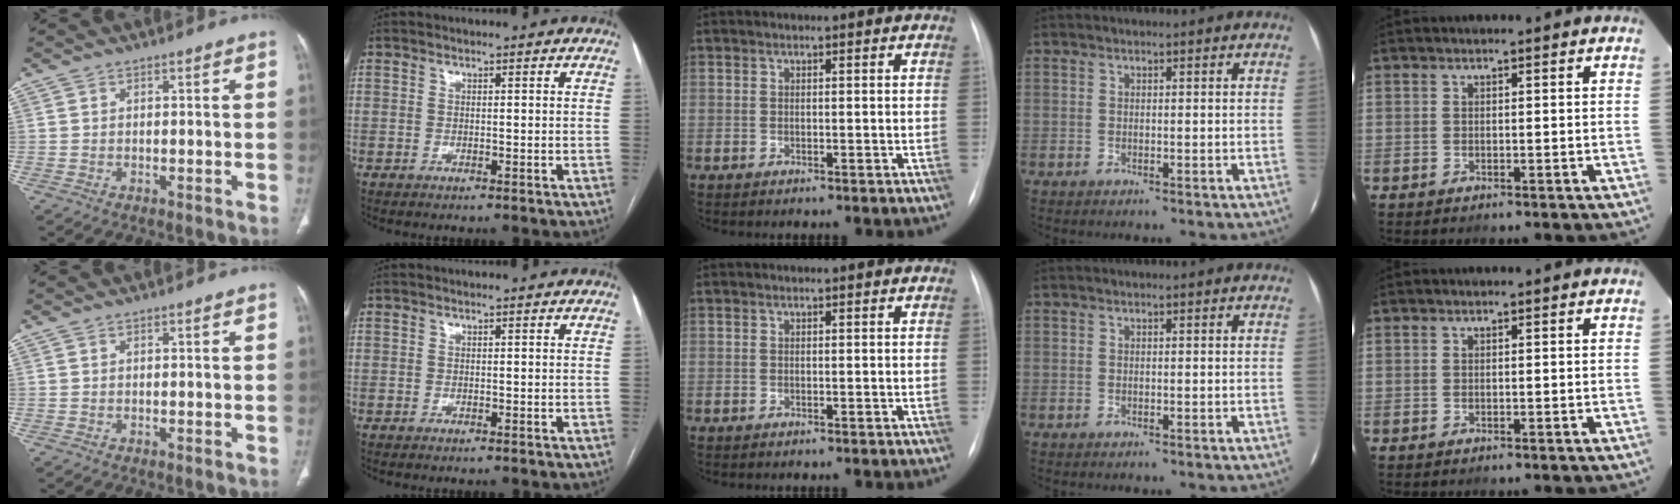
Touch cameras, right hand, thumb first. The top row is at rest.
{}